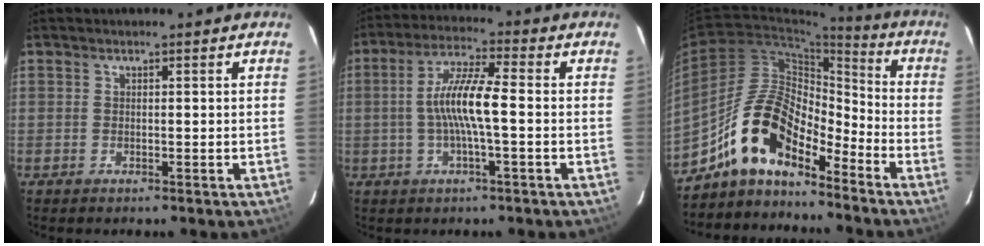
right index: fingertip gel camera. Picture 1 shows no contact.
{"total": 8.9, "force": [-1.1, 0.8, 8.8], "torque": [-0.177, 0.010, -0.022]}
{"total": 13.4, "force": [-10.1, 4.8, 7.3], "torque": [-0.136, 0.020, -0.202]}